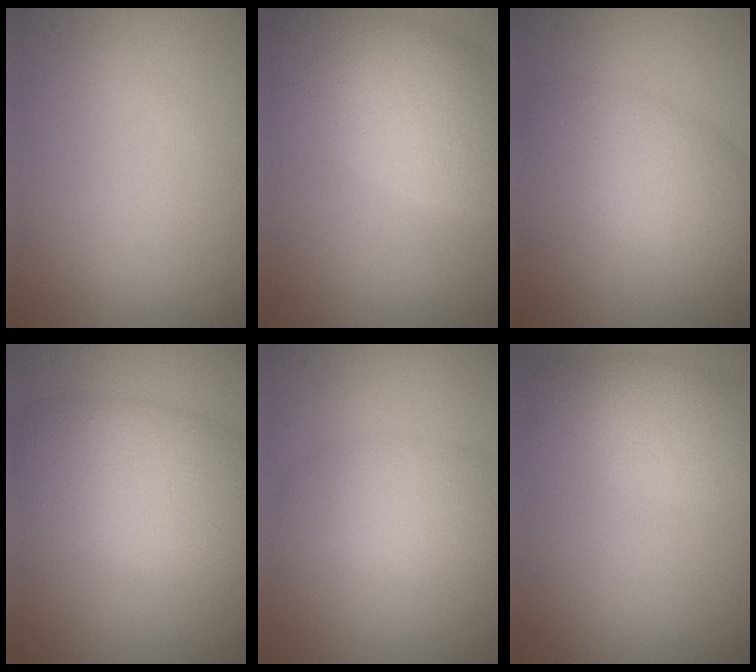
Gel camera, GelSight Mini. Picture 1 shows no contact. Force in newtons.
{"total": 8.6, "press": 8.6, "slide": 0.4}
{"total": 5.1, "press": 5.1, "slide": 0.2}
{"total": 7.7, "press": 7.7, "slide": 0.2}
{"total": 3.7, "press": 3.7, "slide": 0.2}
{"total": 3.6, "press": 3.6, "slide": 0.2}